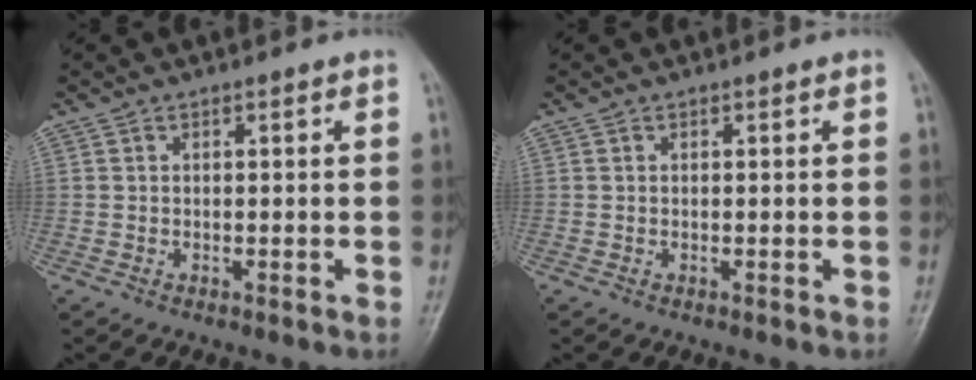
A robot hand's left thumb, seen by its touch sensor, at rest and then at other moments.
{"total": 0.0}